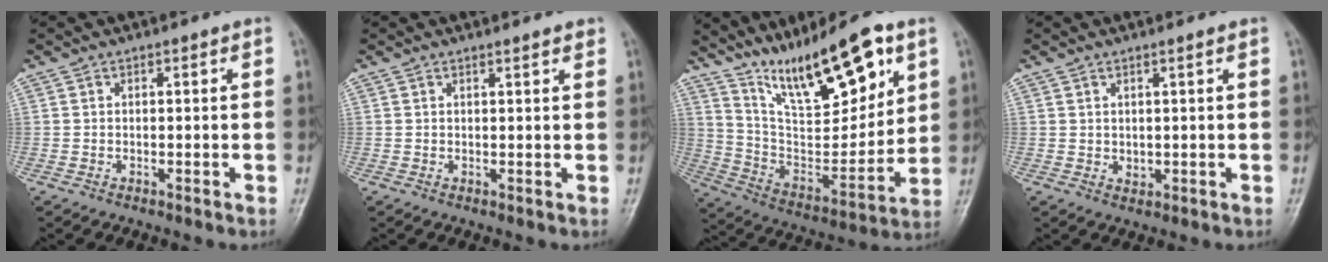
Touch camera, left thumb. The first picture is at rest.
{"total": 1.5, "force": [1.3, 0.2, 0.7], "torque": [-0.006, -0.004, 0.017]}
{"total": 21.6, "force": [13.0, 7.2, 15.8], "torque": [-0.215, -0.058, 0.236]}
{"total": 1.6, "force": [0.9, 0.7, 1.1], "torque": [-0.016, -0.011, 0.021]}